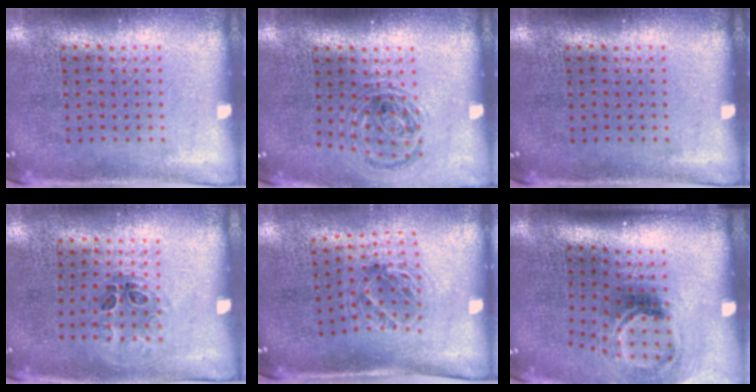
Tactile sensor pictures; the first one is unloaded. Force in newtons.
{"total": 0.9, "press": 0.9, "slide": 0.2}
{"total": 0.0}
{"total": 0.9, "press": 0.6, "slide": 0.7}
{"total": 1.1, "press": 1.1, "slide": 0.3}
{"total": 2.1, "press": 1.3, "slide": 1.6}